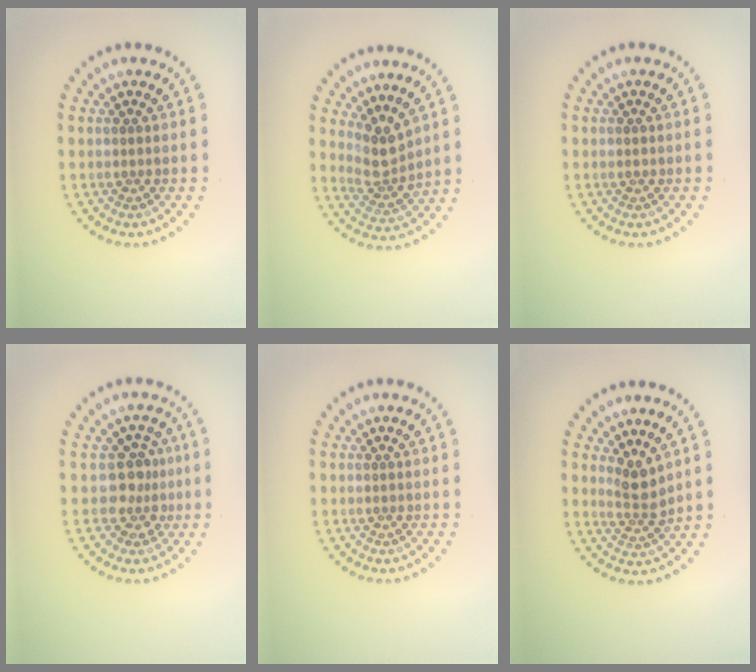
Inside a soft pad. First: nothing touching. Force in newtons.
{"total": 2.8, "press": 2.1, "slide": 1.8}
{"total": 0.6, "press": 0.6, "slide": 0.1}
{"total": 2.7, "press": 2.1, "slide": 1.7}
{"total": 0.0}
{"total": 2.3, "press": 1.7, "slide": 1.5}